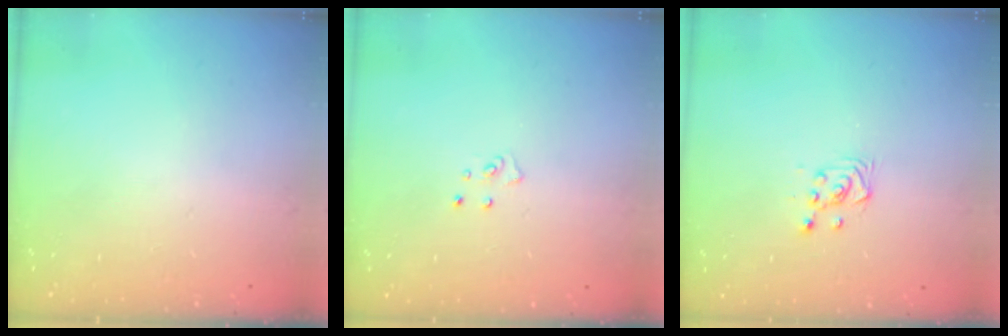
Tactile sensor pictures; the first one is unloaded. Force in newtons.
{"total": 4.1, "press": 4.1, "slide": 0.4}
{"total": 3.7, "press": 3.5, "slide": 1.1}